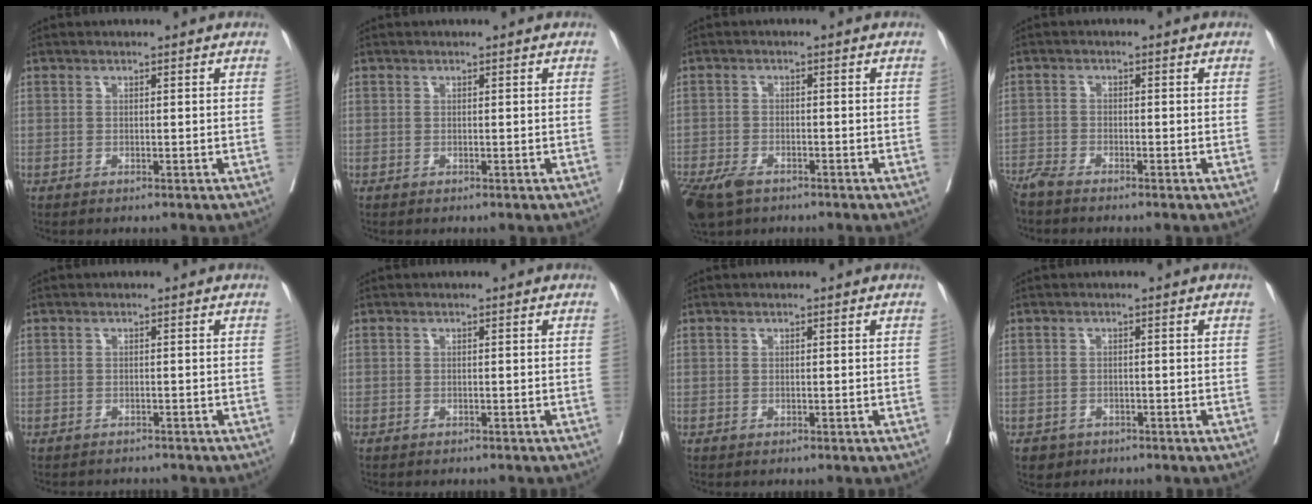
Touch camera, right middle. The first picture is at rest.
{"total": 0.0}
{"total": 9.2, "force": [-6.1, 4.6, 5.0], "torque": [-0.113, -0.013, -0.101]}
{"total": 3.3, "force": [-3.1, -0.1, 1.2], "torque": [-0.020, -0.010, -0.062]}
{"total": 3.4, "force": [-3.2, 1.1, 0.3], "torque": [-0.006, -0.005, -0.044]}
{"total": 1.6, "force": [-1.5, 0.4, 0.5], "torque": [-0.017, -0.005, -0.019]}
{"total": 0.0}
{"total": 2.2, "force": [-1.5, 1.6, 0.2], "torque": [-0.010, 0.003, -0.023]}